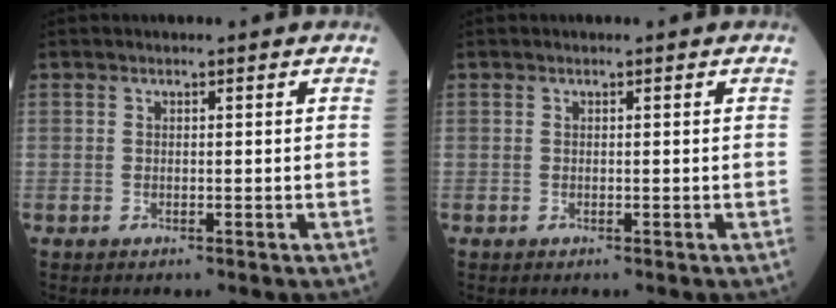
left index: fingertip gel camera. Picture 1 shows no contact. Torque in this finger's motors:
{"motor_torque": [0.00, 0.00, 0.00, 0.00]}